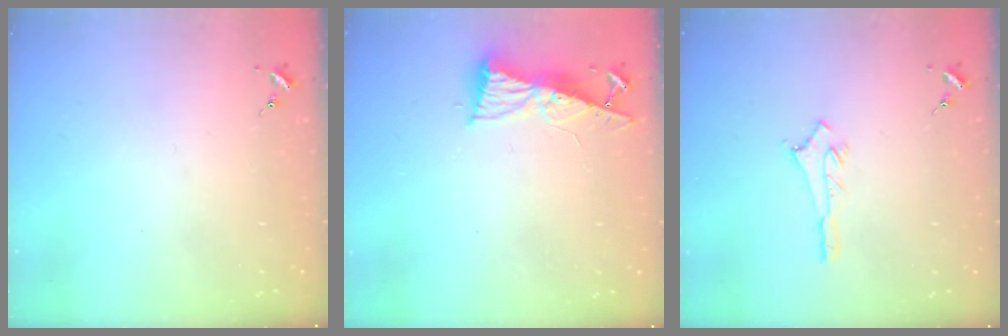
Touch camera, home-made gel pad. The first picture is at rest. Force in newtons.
{"total": 8.6, "press": 8.6, "slide": 1.1}
{"total": 2.8, "press": 2.8, "slide": 0.2}